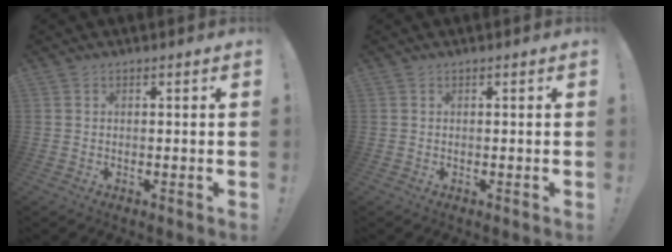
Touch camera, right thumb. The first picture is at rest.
{"total": 0.0}